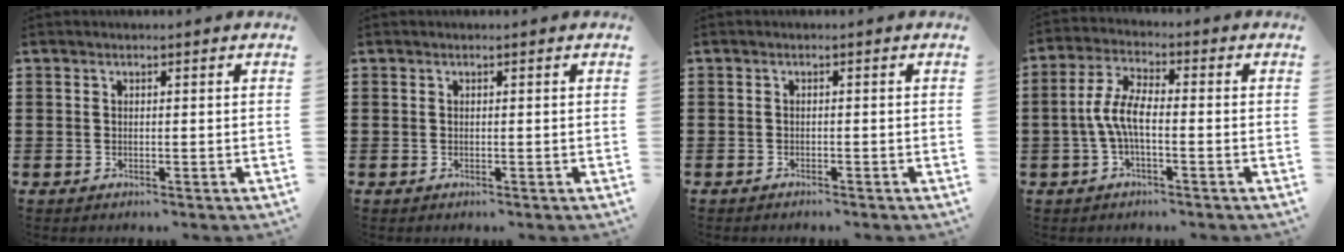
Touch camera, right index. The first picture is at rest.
{"total": 0.0}
{"total": 0.8, "force": [-0.8, 0.0, 0.1], "torque": [-0.003, -0.002, -0.016]}
{"total": 6.0, "force": [-1.5, 2.0, 5.4], "torque": [-0.130, -0.007, -0.037]}